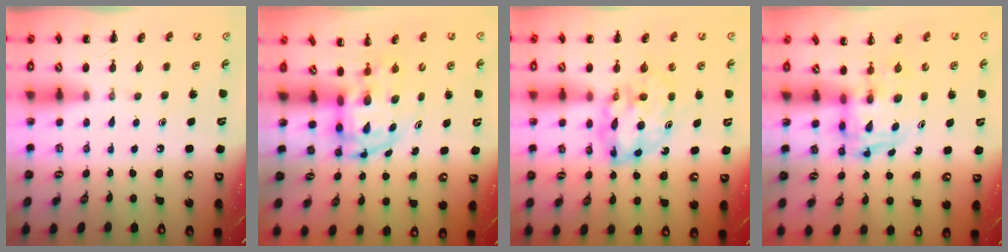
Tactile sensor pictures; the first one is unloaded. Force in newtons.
{"total": 3.9, "press": 3.9, "slide": 0.7}
{"total": 8.2, "press": 8.0, "slide": 1.6}
{"total": 2.6, "press": 2.6, "slide": 0.2}